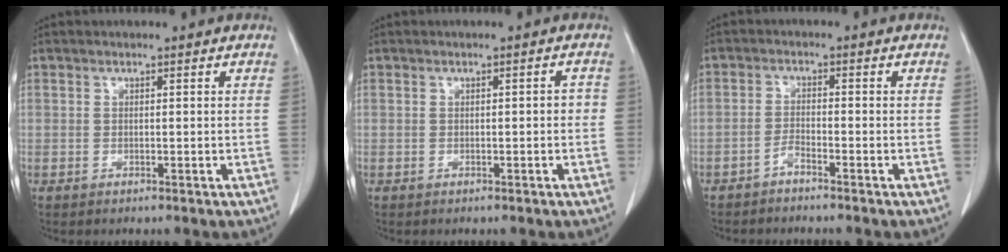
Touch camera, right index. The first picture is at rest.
{"total": 1.3, "force": [-0.1, 0.5, 1.2], "torque": [-0.013, 0.006, -0.001]}
{"total": 1.8, "force": [-1.6, 0.1, 0.7], "torque": [-0.015, 0.001, -0.033]}